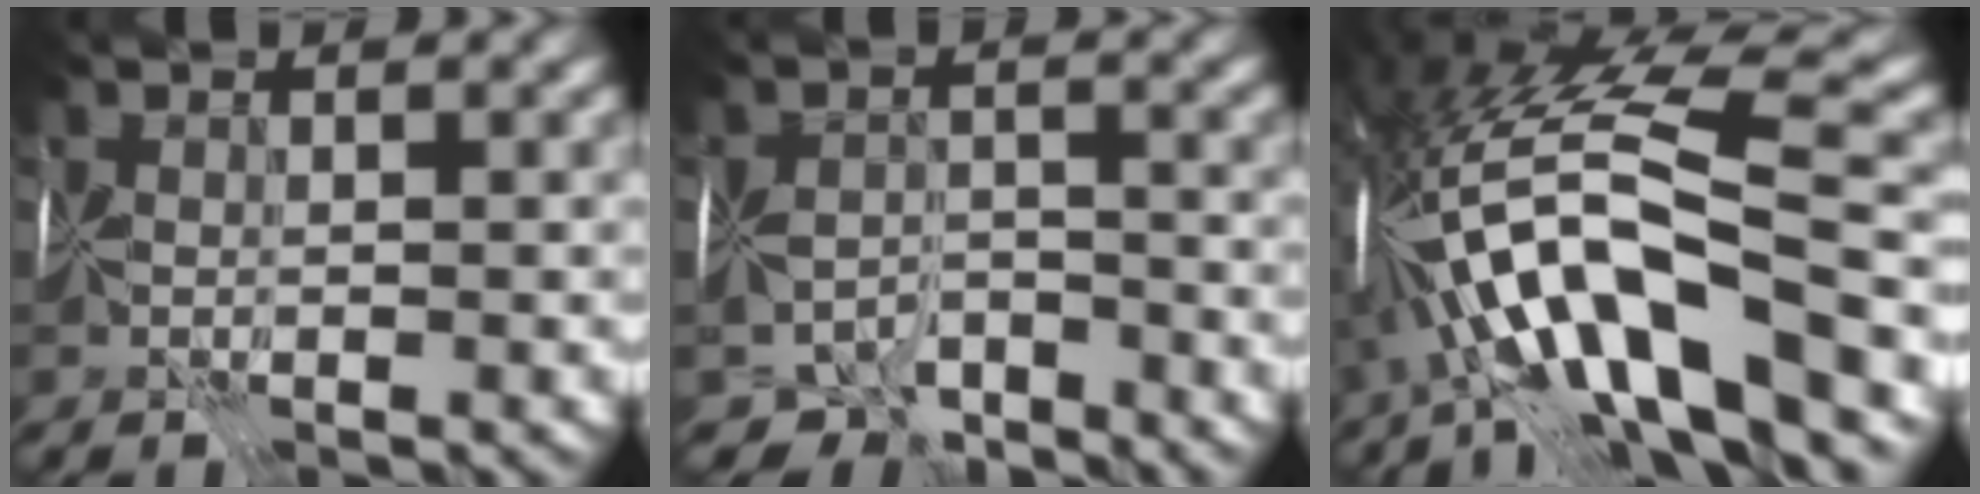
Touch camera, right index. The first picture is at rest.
{"total": 5.3, "force": [-4.7, 2.2, 0.9], "torque": [-0.005, -0.013, -0.083]}
{"total": 14.0, "force": [-4.7, 3.8, 12.6], "torque": [-0.218, 0.025, -0.073]}